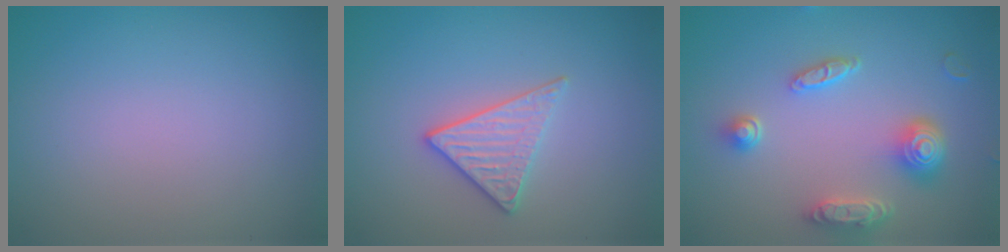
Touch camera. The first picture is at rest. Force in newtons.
{"total": 2.7, "press": 2.6, "slide": 1.0}
{"total": 4.7, "press": 3.9, "slide": 2.8}